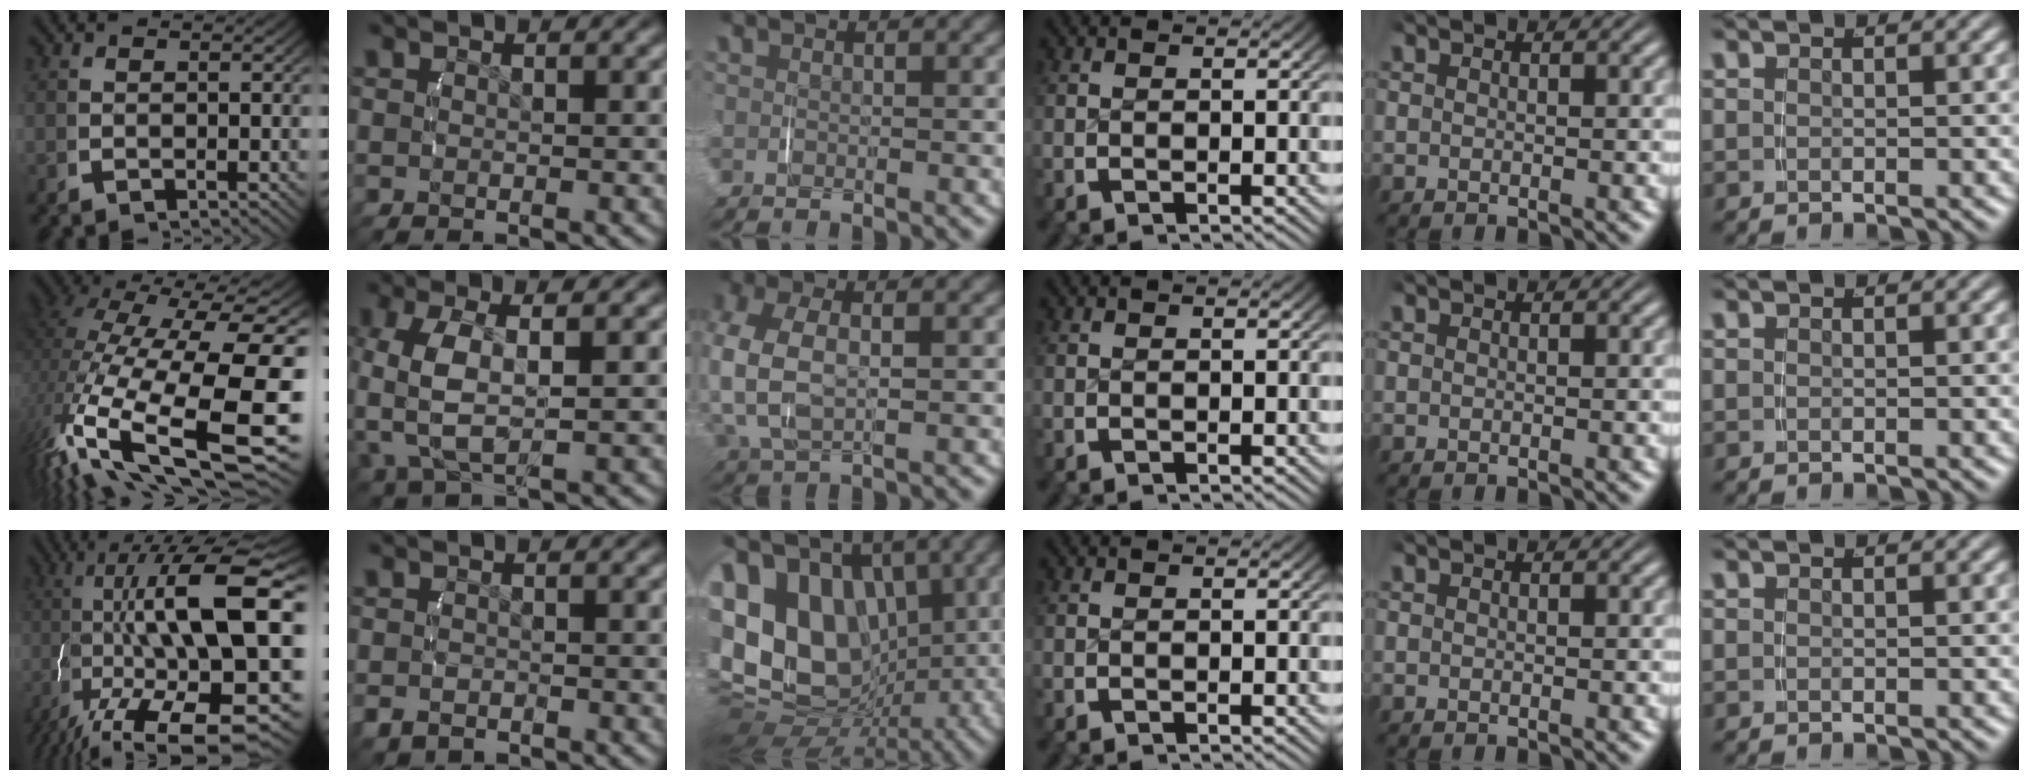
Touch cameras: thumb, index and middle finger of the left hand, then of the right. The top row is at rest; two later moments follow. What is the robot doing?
{"motion": "lift_and_place", "object": "backpack"}